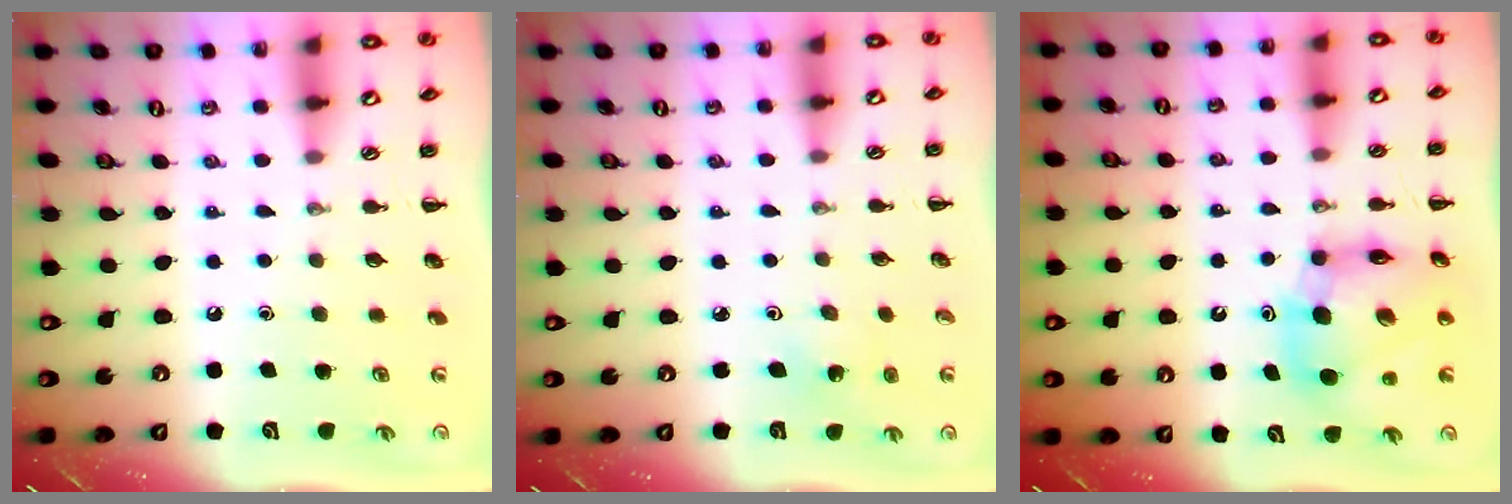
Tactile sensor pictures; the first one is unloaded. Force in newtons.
{"total": 3.0, "press": 2.9, "slide": 0.9}
{"total": 11.4, "press": 10.8, "slide": 3.6}